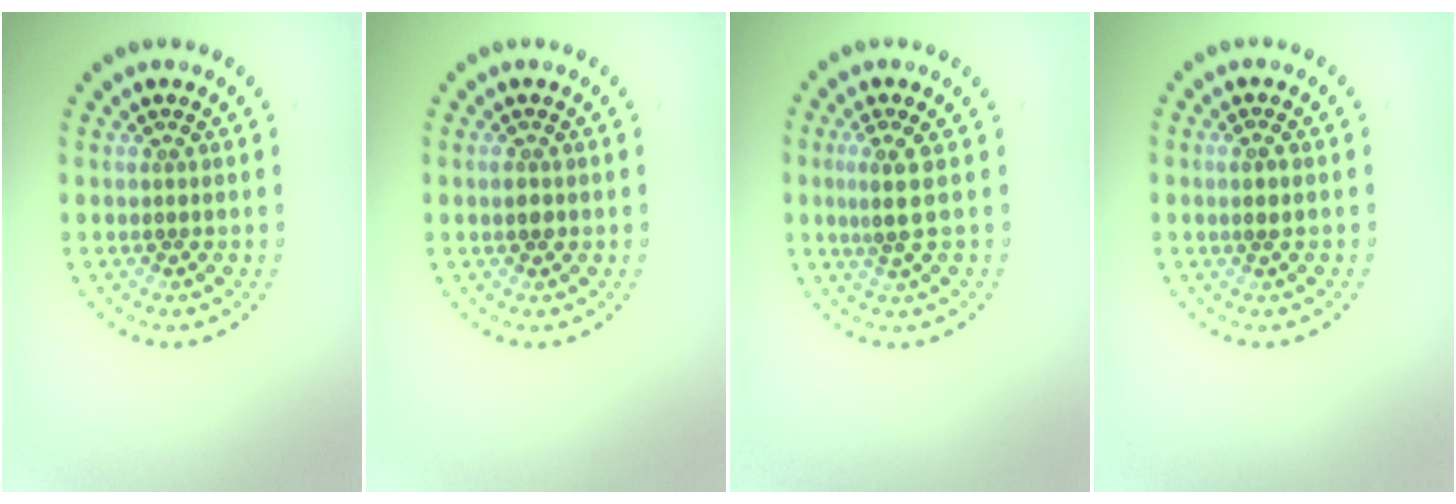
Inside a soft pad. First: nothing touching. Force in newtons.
{"total": 0.9, "press": 0.8, "slide": 0.2}
{"total": 2.0, "press": 1.5, "slide": 1.4}
{"total": 0.6, "press": 0.5, "slide": 0.3}